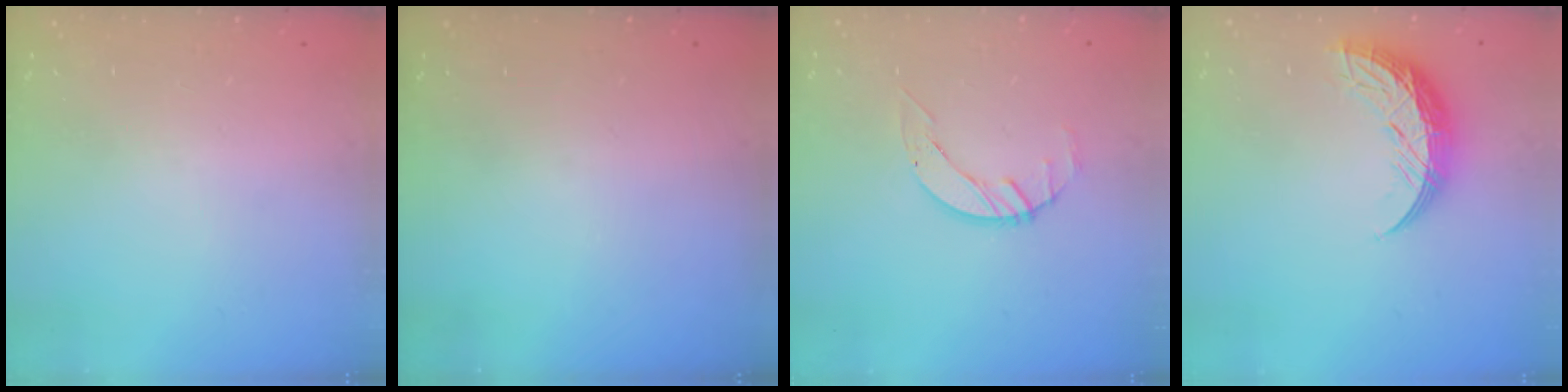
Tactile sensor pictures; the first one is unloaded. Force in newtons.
{"total": 0.0}
{"total": 2.7, "press": 2.7, "slide": 0.3}
{"total": 9.7, "press": 9.7, "slide": 0.9}